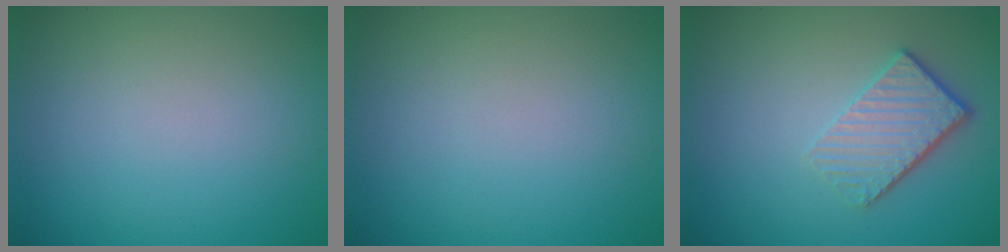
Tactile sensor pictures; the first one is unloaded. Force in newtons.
{"total": 0.0}
{"total": 4.2, "press": 3.0, "slide": 3.0}